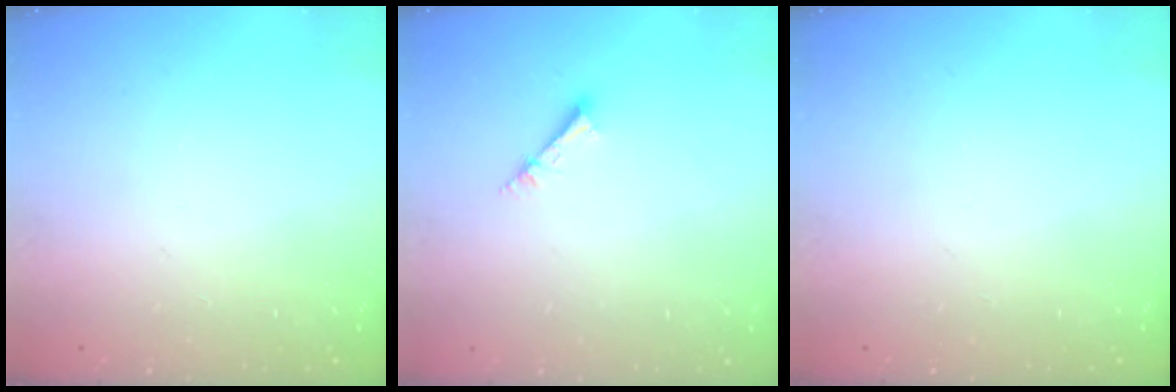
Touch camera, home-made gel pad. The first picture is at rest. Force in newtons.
{"total": 2.3, "press": 2.3, "slide": 0.1}
{"total": 0.0}